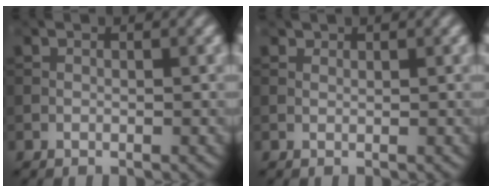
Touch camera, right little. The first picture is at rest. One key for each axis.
{"total": 0.7, "fx": 0.6, "fy": 0.3, "fz": 0.1, "tx": 0.000, "ty": -0.001, "tz": 0.012}